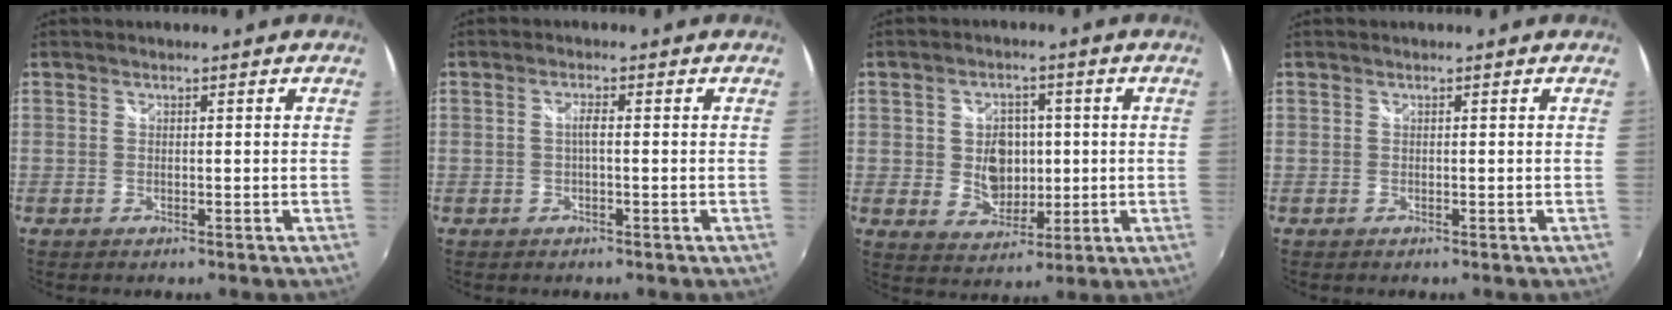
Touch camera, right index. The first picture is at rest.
{"total": 1.6, "force": [-0.2, 0.2, 1.6], "torque": [-0.030, 0.004, -0.006]}
{"total": 8.5, "force": [0.2, 6.8, 5.1], "torque": [-0.099, 0.004, 0.013]}
{"total": 0.0}